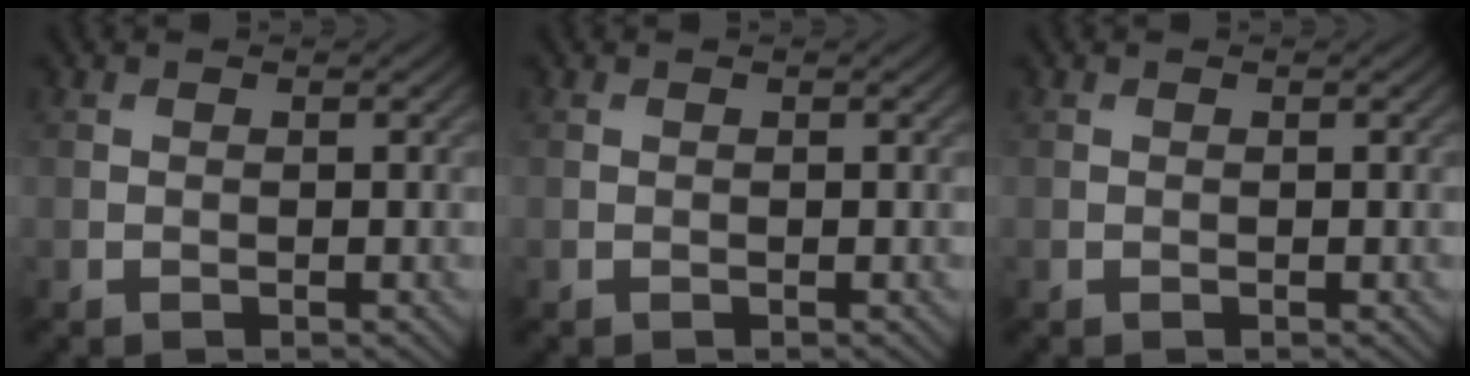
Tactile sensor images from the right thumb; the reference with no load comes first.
{"total": 0.0}
{"total": 0.0}